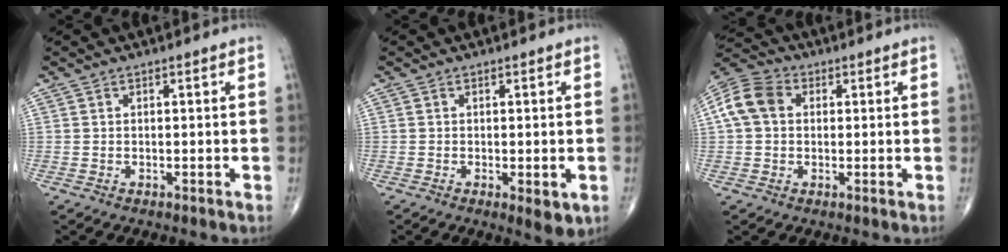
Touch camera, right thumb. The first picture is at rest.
{"total": 4.0, "force": [-1.1, 1.4, 3.6], "torque": [-0.047, -0.011, -0.012]}
{"total": 9.1, "force": [1.5, 6.9, 5.7], "torque": [-0.113, 0.026, 0.018]}